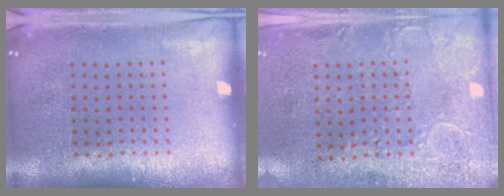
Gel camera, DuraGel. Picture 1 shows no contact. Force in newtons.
{"total": 2.9, "press": 2.3, "slide": 1.8}